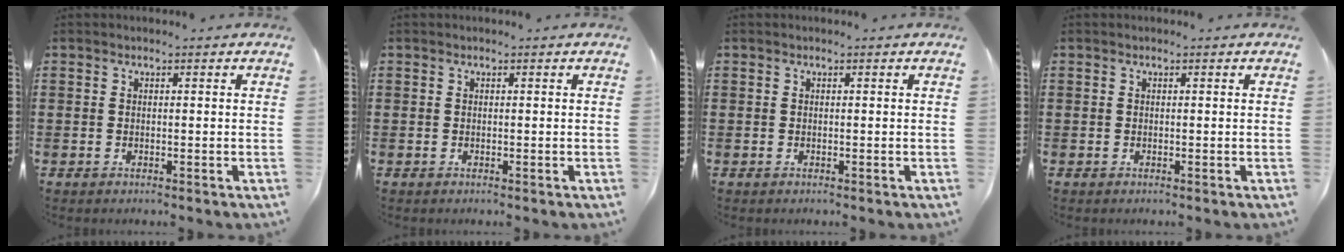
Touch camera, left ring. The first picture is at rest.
{"total": 0.0}
{"total": 0.0}
{"total": 0.0}